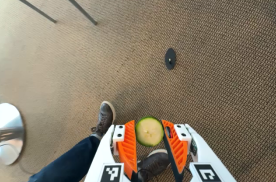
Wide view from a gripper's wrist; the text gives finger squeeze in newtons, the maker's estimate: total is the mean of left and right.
{"total": 6.1, "left": 5.8, "right": 6.5}